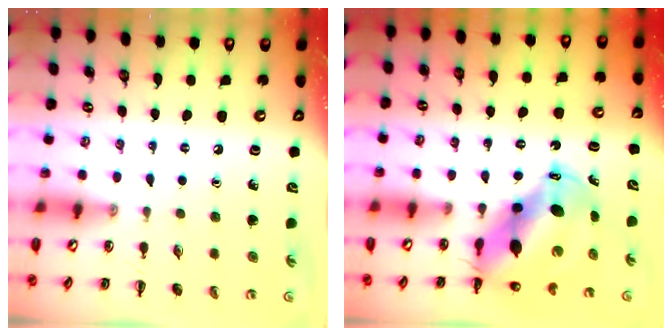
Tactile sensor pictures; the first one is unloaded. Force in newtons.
{"total": 12.4, "press": 12.0, "slide": 3.4}